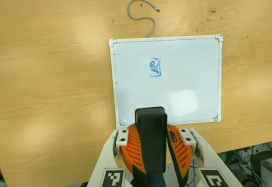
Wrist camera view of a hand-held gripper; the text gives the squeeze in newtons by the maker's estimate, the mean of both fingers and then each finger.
{"total": 11.0, "left": 10.9, "right": 11.1}